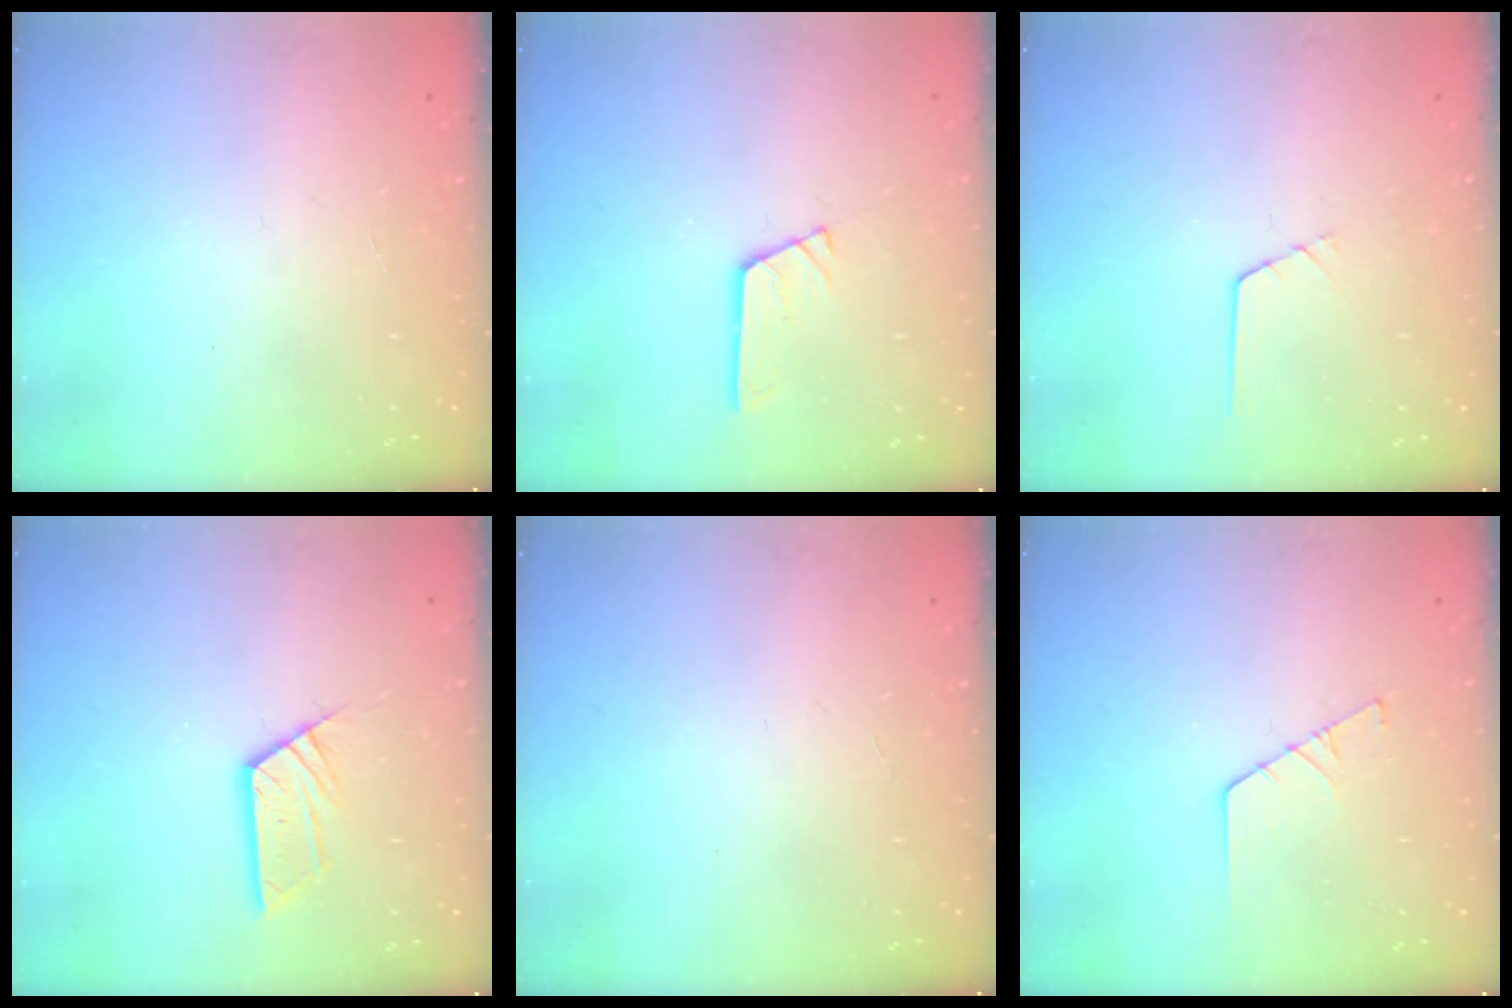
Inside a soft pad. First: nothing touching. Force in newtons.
{"total": 3.5, "press": 3.5, "slide": 0.1}
{"total": 0.5, "press": 0.5, "slide": 0.2}
{"total": 7.8, "press": 7.7, "slide": 0.5}
{"total": 0.0}
{"total": 2.2, "press": 2.2, "slide": 0.0}